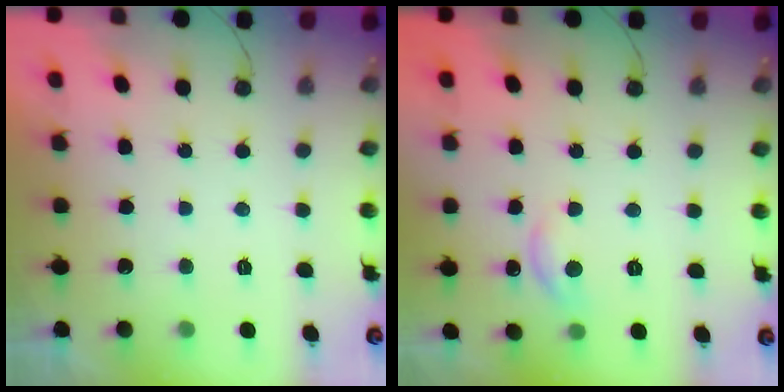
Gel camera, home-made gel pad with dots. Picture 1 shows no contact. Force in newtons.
{"total": 7.3, "press": 7.3, "slide": 0.5}